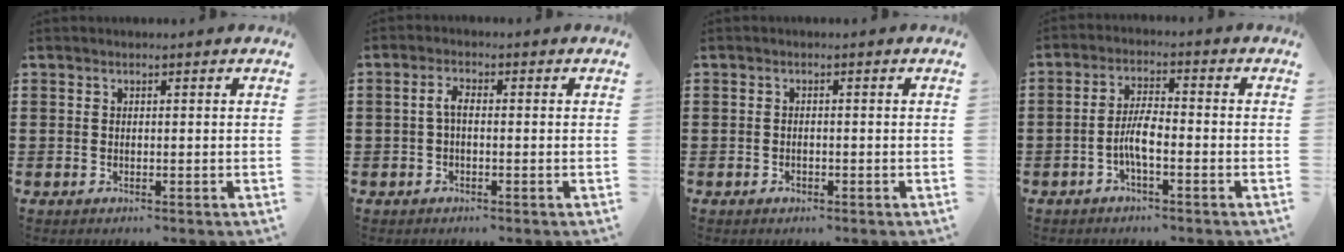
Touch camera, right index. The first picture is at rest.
{"total": 2.5, "force": [-0.4, 1.0, 2.3], "torque": [-0.059, -0.002, -0.013]}
{"total": 0.7, "force": [-0.4, 0.4, 0.2], "torque": [-0.006, 0.001, -0.009]}
{"total": 4.5, "force": [-1.6, 1.1, 4.1], "torque": [-0.091, -0.001, -0.036]}